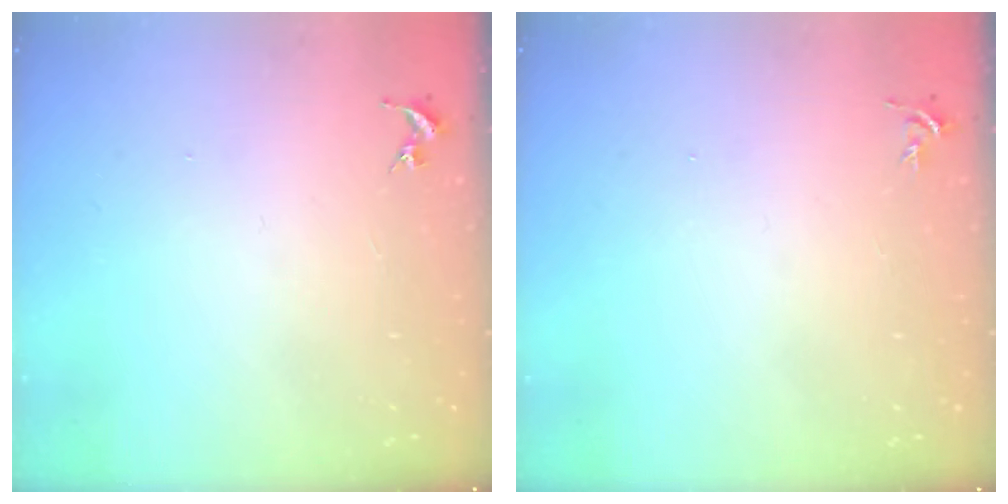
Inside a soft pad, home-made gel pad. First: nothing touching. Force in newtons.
{"total": 3.7, "press": 3.7, "slide": 0.5}